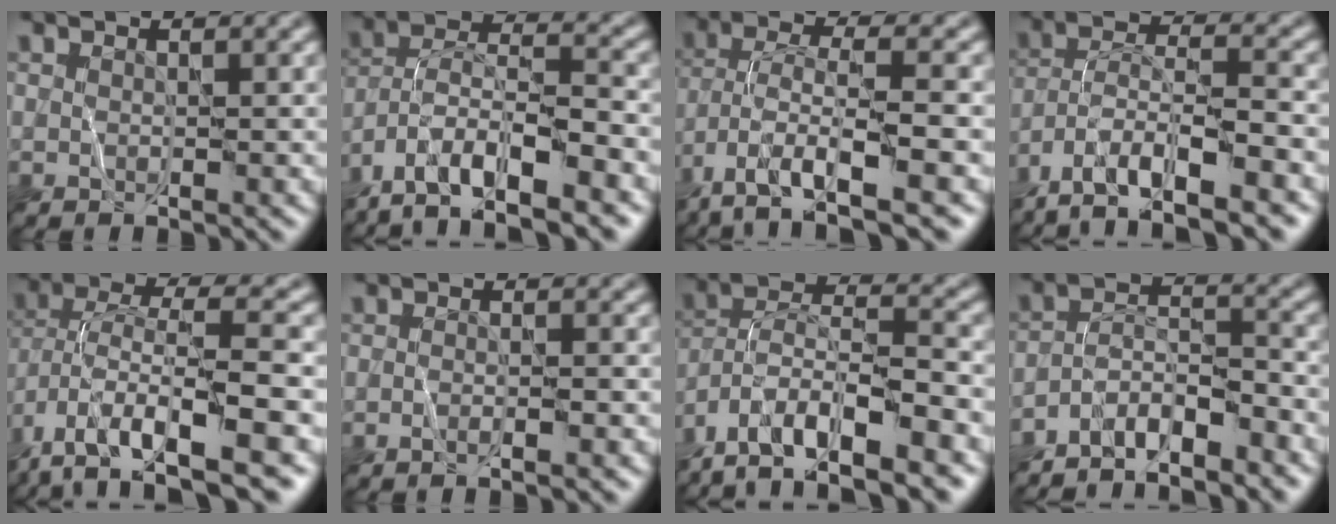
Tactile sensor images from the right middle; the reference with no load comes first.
{"total": 12.7, "force": [-9.3, 4.0, 7.7], "torque": [-0.125, 0.008, -0.148]}
{"total": 9.7, "force": [-5.8, 2.6, 7.4], "torque": [-0.139, 0.000, -0.106]}
{"total": 12.1, "force": [-9.0, 3.5, 7.3], "torque": [-0.126, -0.001, -0.144]}
{"total": 11.0, "force": [-5.0, 3.8, 9.1], "torque": [-0.176, 0.017, -0.078]}
{"total": 1.8, "force": [-0.7, 0.6, 1.6], "torque": [-0.003, 0.005, -0.021]}
{"total": 14.1, "force": [-10.1, 4.9, 8.5], "torque": [-0.142, 0.015, -0.152]}
{"total": 5.2, "force": [-4.5, 1.1, 2.3], "torque": [-0.035, 0.007, -0.083]}